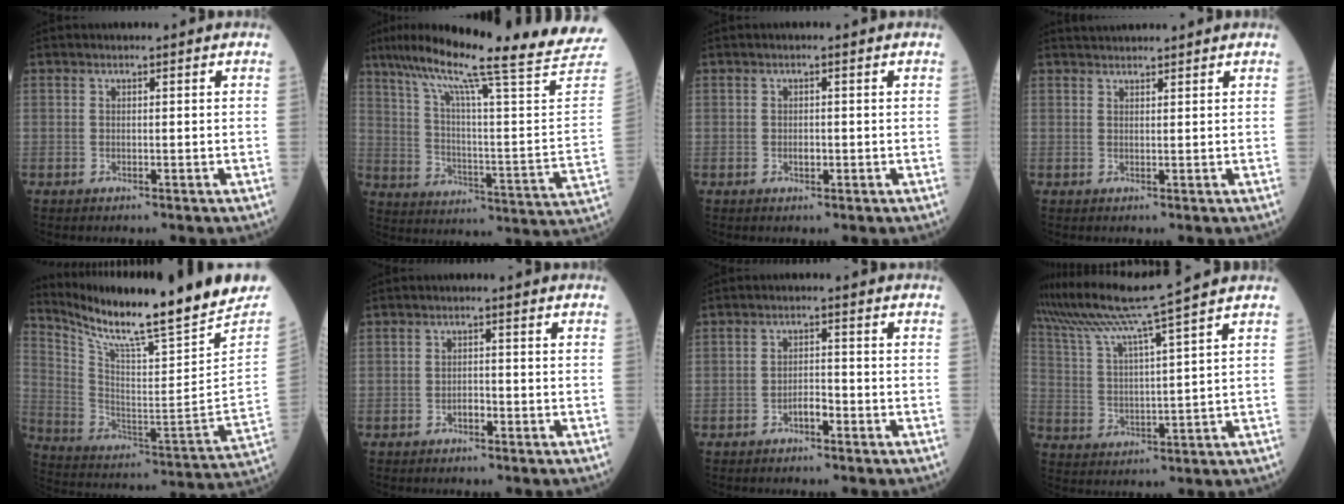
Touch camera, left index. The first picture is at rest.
{"total": 27.8, "force": [23.4, -1.2, 15.0], "torque": [-0.248, -0.080, 0.315]}
{"total": 1.2, "force": [-0.8, 0.5, 0.7], "torque": [-0.015, -0.004, -0.011]}
{"total": 2.9, "force": [2.8, 0.0, 0.7], "torque": [-0.011, 0.028, 0.049]}
{"total": 24.2, "force": [21.0, -0.4, 12.0], "torque": [-0.208, -0.097, 0.314]}
{"total": 1.5, "force": [-1.3, 0.5, 0.7], "torque": [-0.010, -0.002, -0.022]}
{"total": 2.4, "force": [-1.9, 0.6, 1.4], "torque": [-0.021, -0.001, -0.033]}
{"total": 12.1, "force": [10.1, -3.3, 5.7], "torque": [-0.114, -0.011, 0.180]}